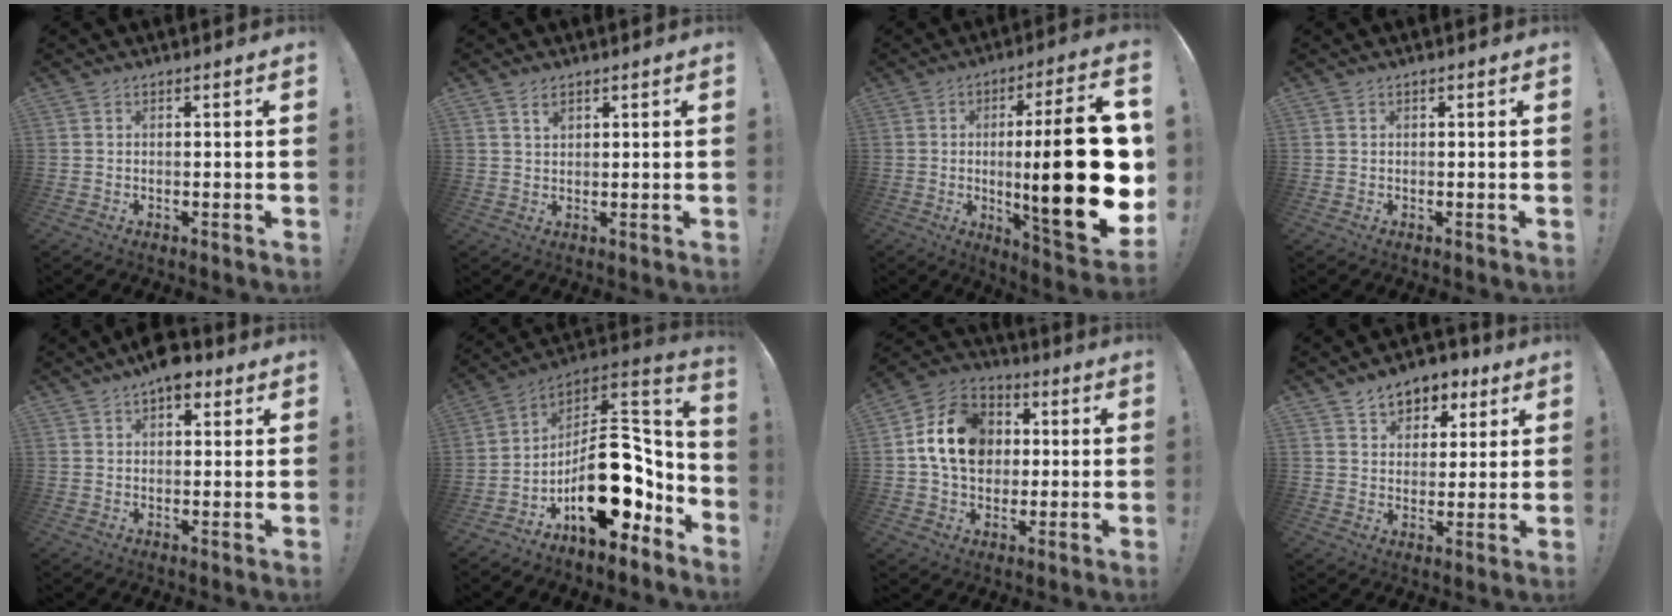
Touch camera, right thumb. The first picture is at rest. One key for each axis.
{"total": 2.2, "fx": 1.5, "fy": 1.3, "fz": 1.1, "tx": -0.008, "ty": -0.009, "tz": 0.024}
{"total": 27.2, "fx": -0.8, "fy": 5.3, "fz": 26.6, "tx": -0.427, "ty": -0.010, "tz": -0.010}
{"total": 0.0}
{"total": 6.5, "fx": 4.0, "fy": 3.4, "fz": 3.9, "tx": -0.045, "ty": -0.016, "tz": 0.068}
{"total": 22.1, "fx": -6.0, "fy": 12.8, "fz": 17.0, "tx": -0.243, "ty": 0.028, "tz": -0.080}
{"total": 16.2, "fx": 2.5, "fy": 13.0, "fz": 9.3, "tx": -0.155, "ty": 0.008, "tz": 0.055}
{"total": 8.2, "fx": 5.0, "fy": 6.0, "fz": 2.6, "tx": -0.026, "ty": -0.032, "tz": 0.092}